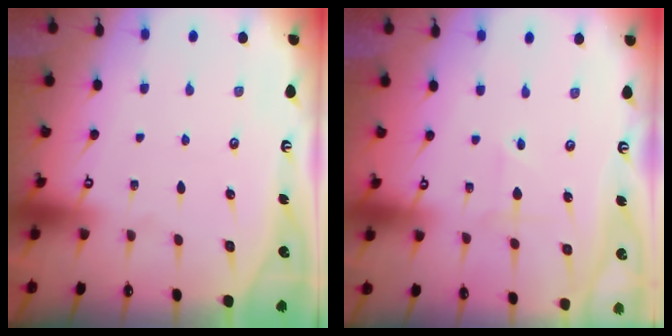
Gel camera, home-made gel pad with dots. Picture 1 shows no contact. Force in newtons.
{"total": 1.6, "press": 1.6, "slide": 0.3}